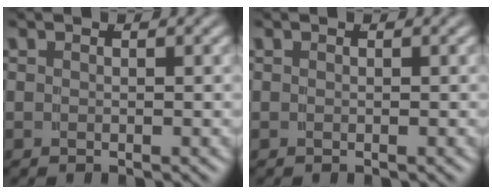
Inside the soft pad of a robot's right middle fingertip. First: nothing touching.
{"total": 0.0}